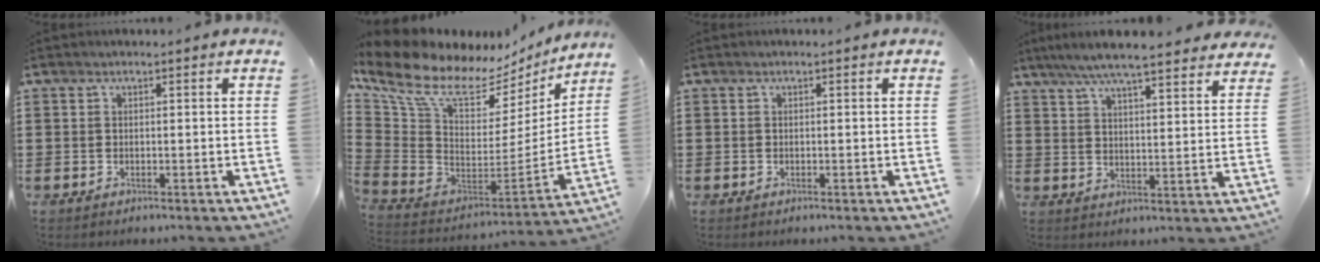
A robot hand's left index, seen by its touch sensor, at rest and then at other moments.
{"total": 11.0, "force": [7.1, 4.9, 6.8], "torque": [-0.169, -0.049, 0.120]}
{"total": 0.0}
{"total": 6.6, "force": [6.0, 0.2, 2.8], "torque": [-0.076, -0.024, 0.106]}